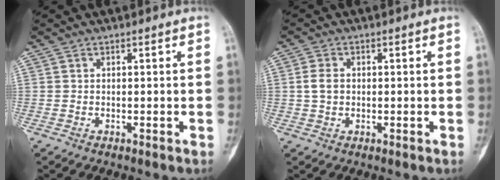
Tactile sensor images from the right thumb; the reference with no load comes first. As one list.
[{"total": 3.3, "force": [0.3, 2.4, 2.2], "torque": [-0.045, 0.005, 0.004]}]